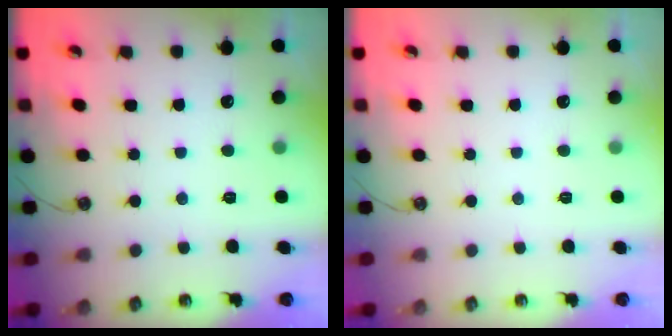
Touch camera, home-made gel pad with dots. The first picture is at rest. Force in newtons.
{"total": 0.0}